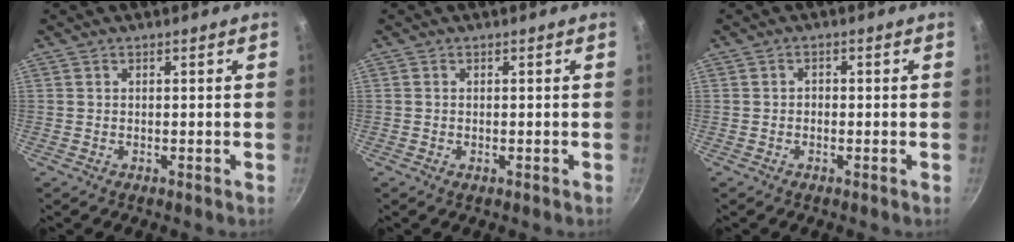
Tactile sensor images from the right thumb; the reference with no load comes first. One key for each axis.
{"total": 0.5, "fx": -0.2, "fy": 0.3, "fz": 0.4, "tx": -0.006, "ty": 0.000, "tz": -0.003}
{"total": 1.1, "fx": -0.4, "fy": 0.9, "fz": 0.6, "tx": -0.009, "ty": 0.005, "tz": -0.008}